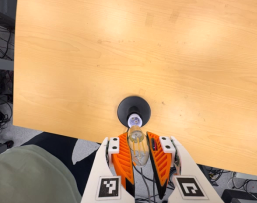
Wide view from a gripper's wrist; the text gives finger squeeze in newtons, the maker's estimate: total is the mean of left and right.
{"total": 20.8, "left": 23.6, "right": 18.0}